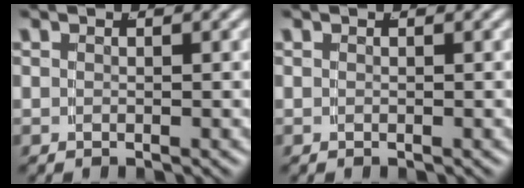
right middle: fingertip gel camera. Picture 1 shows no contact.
{"total": 0.0}